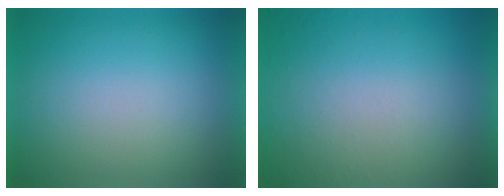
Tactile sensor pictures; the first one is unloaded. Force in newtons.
{"total": 4.7}